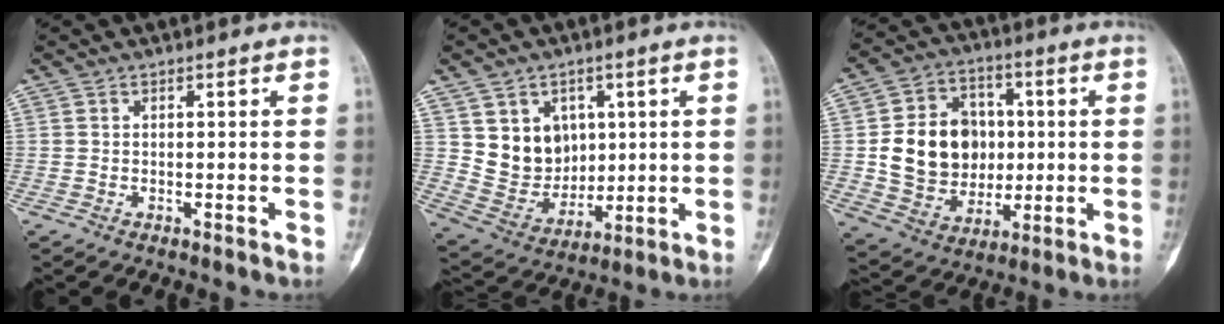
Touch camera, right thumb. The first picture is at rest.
{"total": 11.0, "force": [3.2, 9.3, 5.0], "torque": [-0.043, -0.022, 0.076]}
{"total": 16.6, "force": [0.8, 13.5, 9.6], "torque": [-0.121, 0.010, 0.026]}